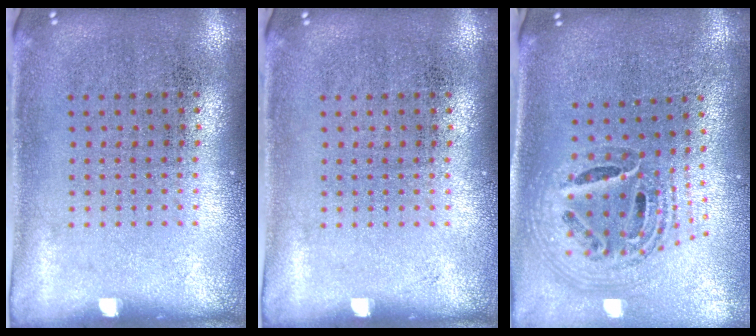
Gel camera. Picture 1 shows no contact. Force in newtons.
{"total": 0.0}
{"total": 1.7, "press": 1.5, "slide": 0.9}